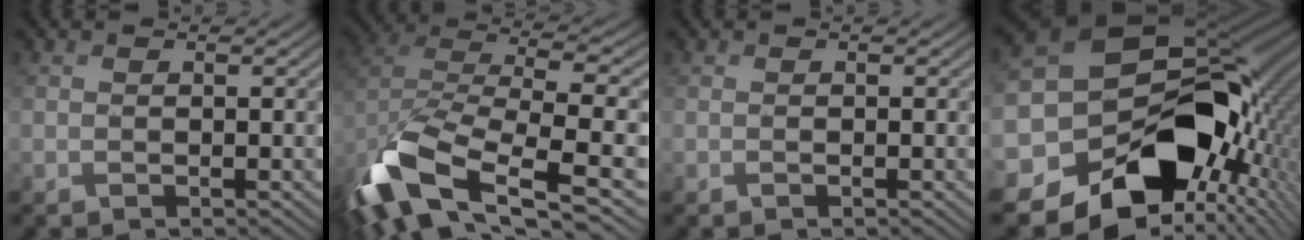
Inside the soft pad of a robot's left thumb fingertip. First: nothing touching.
{"total": 14.8, "force": [-6.5, 6.0, 11.9], "torque": [-0.292, -0.029, -0.108]}
{"total": 0.0}
{"total": 17.7, "force": [-4.4, 13.4, 10.7], "torque": [-0.216, -0.038, -0.056]}